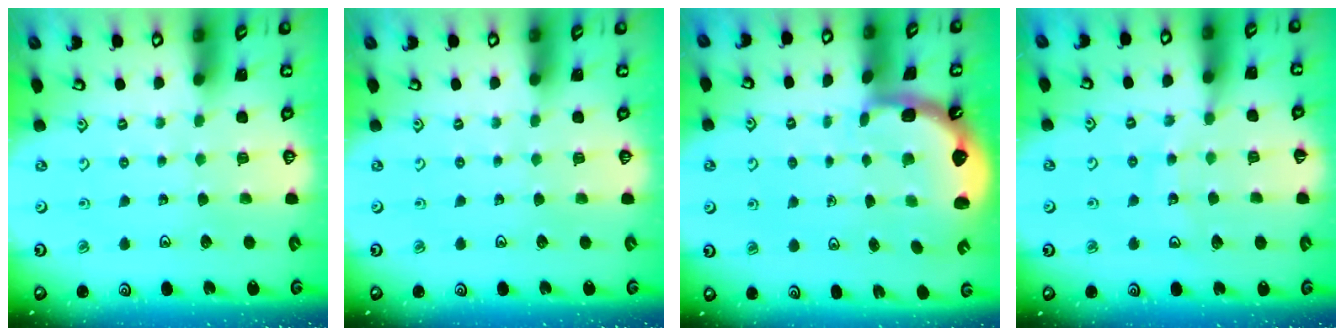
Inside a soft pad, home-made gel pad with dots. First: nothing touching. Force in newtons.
{"total": 0.0}
{"total": 2.6, "press": 1.3, "slide": 2.2}
{"total": 9.2, "press": 9.1, "slide": 1.1}